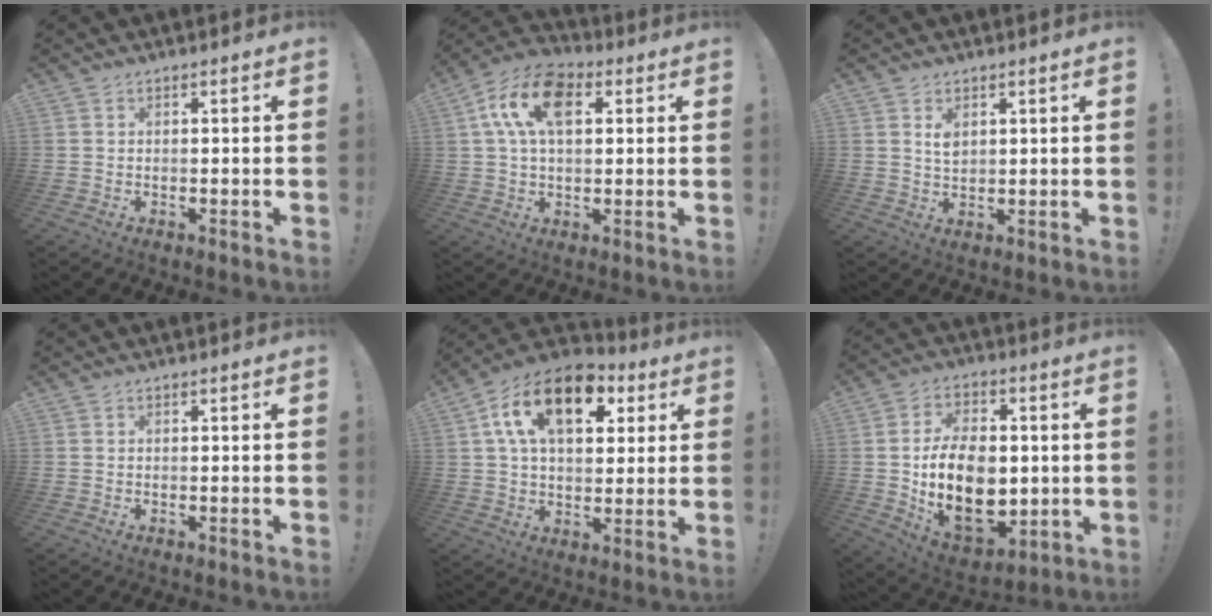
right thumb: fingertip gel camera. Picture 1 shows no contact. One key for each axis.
{"total": 14.9, "fx": 4.8, "fy": 8.7, "fz": 11.1, "tx": -0.202, "ty": 0.006, "tz": 0.088}
{"total": 3.2, "fx": 1.6, "fy": 1.9, "fz": 2.0, "tx": -0.028, "ty": -0.007, "tz": 0.026}
{"total": 0.0}
{"total": 18.4, "fx": 7.0, "fy": 10.5, "fz": 13.3, "tx": -0.216, "ty": -0.013, "tz": 0.120}
{"total": 21.2, "fx": -1.4, "fy": 14.1, "fz": 15.8, "tx": -0.276, "ty": -0.015, "tz": -0.014}